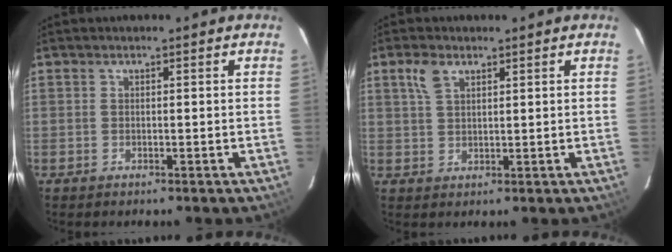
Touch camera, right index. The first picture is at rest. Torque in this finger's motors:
{"motor_torque": [-0.02, 0.11, 0.06, 0.05]}